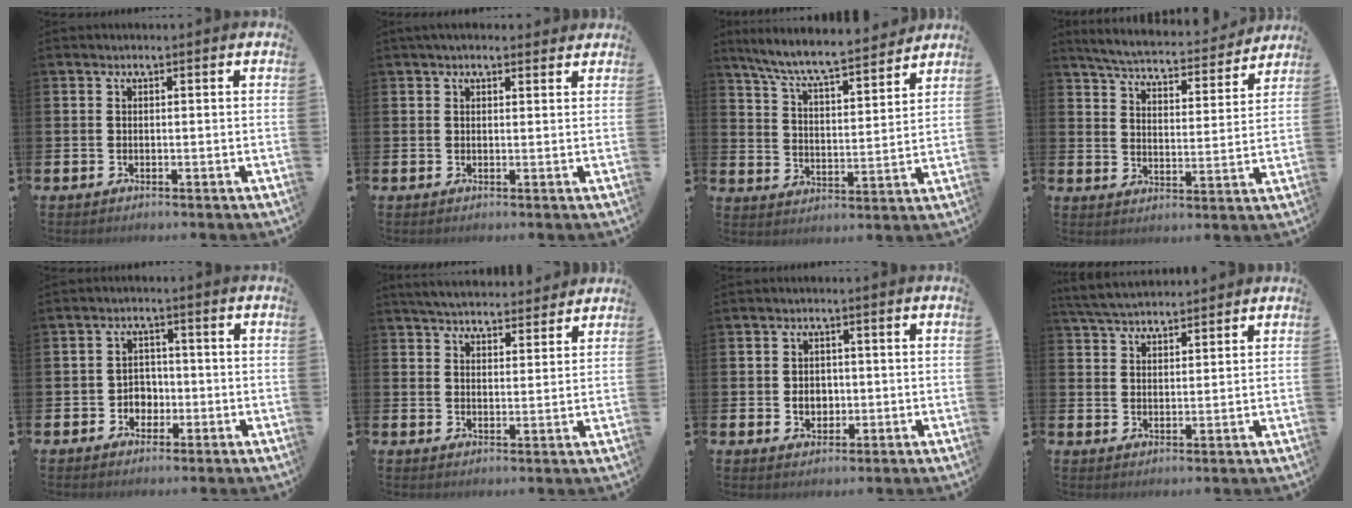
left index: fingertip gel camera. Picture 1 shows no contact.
{"total": 1.9, "force": [1.7, 0.6, 0.6], "torque": [-0.015, 0.003, 0.031]}
{"total": 7.8, "force": [7.4, 0.4, 2.6], "torque": [-0.086, -0.051, 0.128]}
{"total": 5.6, "force": [5.4, 0.6, 1.3], "torque": [-0.052, -0.040, 0.091]}
{"total": 3.0, "force": [-1.0, 2.6, 1.1], "torque": [-0.013, 0.002, -0.029]}
{"total": 4.9, "force": [4.8, 0.7, 0.4], "torque": [-0.020, -0.027, 0.085]}
{"total": 2.7, "force": [-0.2, 2.3, 1.4], "torque": [-0.011, -0.002, -0.011]}
{"total": 4.6, "force": [4.6, 0.7, 0.6], "torque": [-0.030, -0.018, 0.084]}